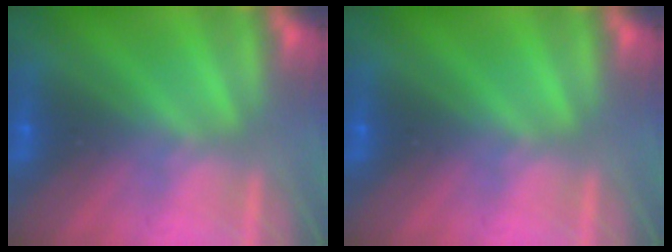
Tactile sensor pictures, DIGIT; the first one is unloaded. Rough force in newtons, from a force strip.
{"total": 0.0}